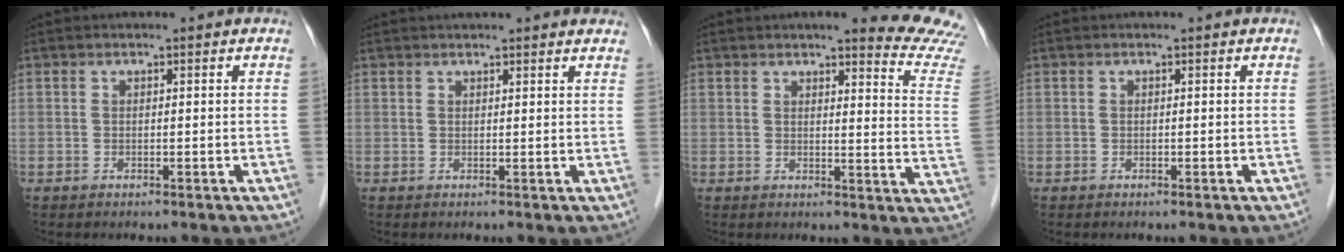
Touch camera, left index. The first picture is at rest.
{"total": 8.0, "force": [7.4, 1.0, 2.7], "torque": [-0.029, 0.023, 0.074]}
{"total": 11.9, "force": [11.4, -0.6, 3.4], "torque": [-0.023, -0.088, 0.100]}
{"total": 0.0}